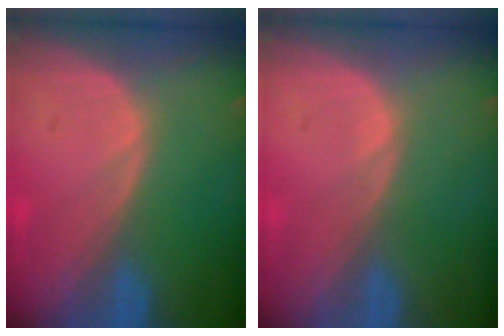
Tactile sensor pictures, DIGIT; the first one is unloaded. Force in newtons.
{"total": 0.6, "press": 0.1, "slide": 0.6}